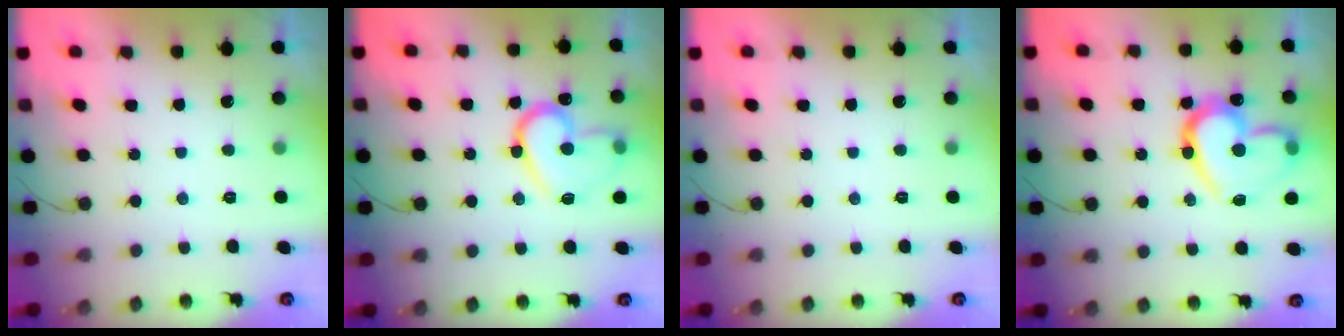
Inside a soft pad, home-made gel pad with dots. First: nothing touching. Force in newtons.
{"total": 15.4, "press": 15.3, "slide": 1.6}
{"total": 0.0}
{"total": 19.1, "press": 18.9, "slide": 2.7}